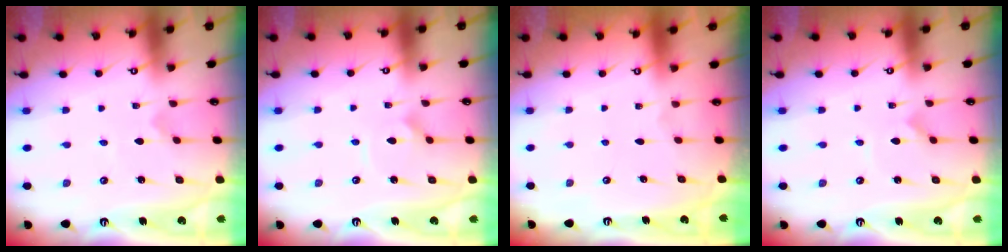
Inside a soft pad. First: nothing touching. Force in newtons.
{"total": 3.2, "press": 3.1, "slide": 0.3}
{"total": 0.0}
{"total": 0.0}